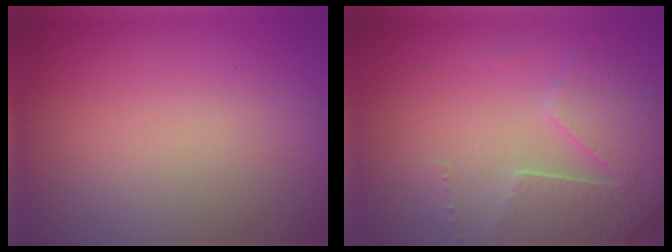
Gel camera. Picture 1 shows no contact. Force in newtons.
{"total": 4.6, "press": 3.6, "slide": 2.9}